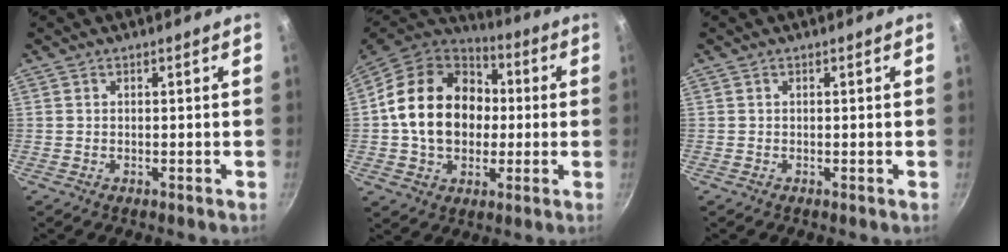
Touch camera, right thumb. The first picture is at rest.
{"total": 21.8, "force": [0.9, 16.9, 13.7], "torque": [-0.219, 0.035, 0.011]}
{"total": 0.0}